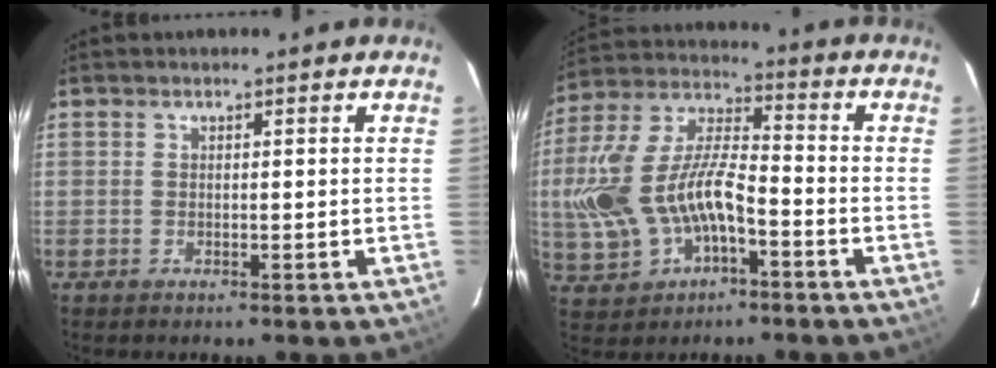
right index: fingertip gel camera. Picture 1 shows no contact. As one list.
[{"total": 16.5, "force": [-4.3, 8.6, 13.4], "torque": [-0.300, 0.007, -0.068]}]